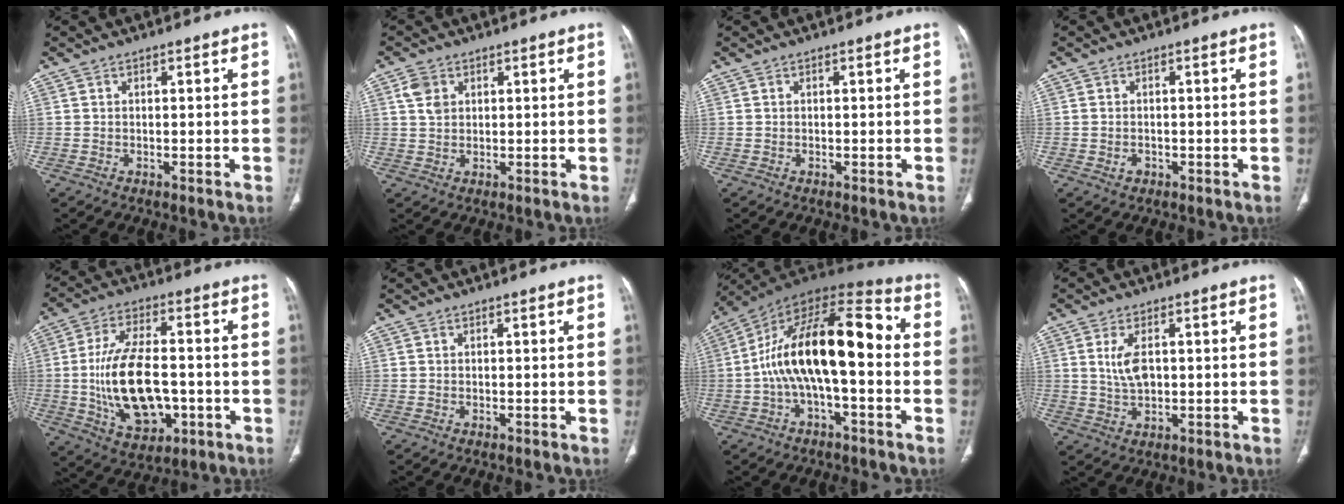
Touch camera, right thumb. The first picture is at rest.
{"total": 3.6, "force": [1.4, 2.7, 1.9], "torque": [-0.028, 0.000, 0.031]}
{"total": 0.0}
{"total": 1.4, "force": [-0.5, 1.2, 0.7], "torque": [-0.012, 0.006, -0.003]}
{"total": 17.1, "force": [-2.3, 9.4, 14.1], "torque": [-0.248, 0.008, -0.026]}
{"total": 0.0}
{"total": 19.4, "force": [-1.1, 8.3, 17.5], "torque": [-0.284, 0.059, -0.025]}
{"total": 5.1, "force": [1.0, 2.6, 4.2], "torque": [-0.088, -0.004, 0.025]}